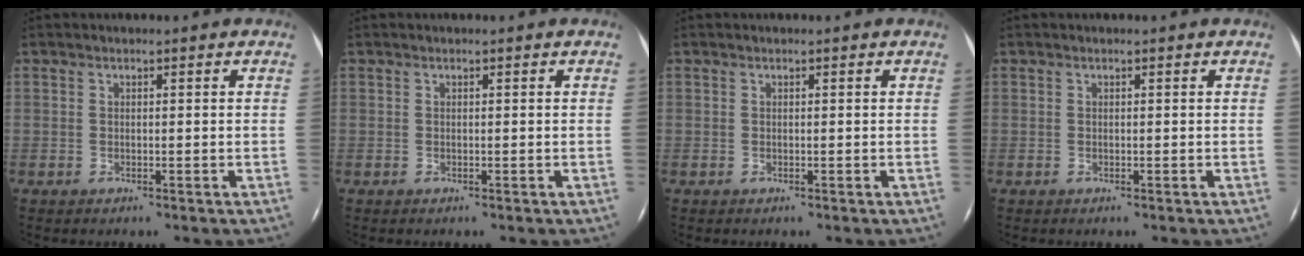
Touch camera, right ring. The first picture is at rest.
{"total": 0.0}
{"total": 0.0}
{"total": 0.0}